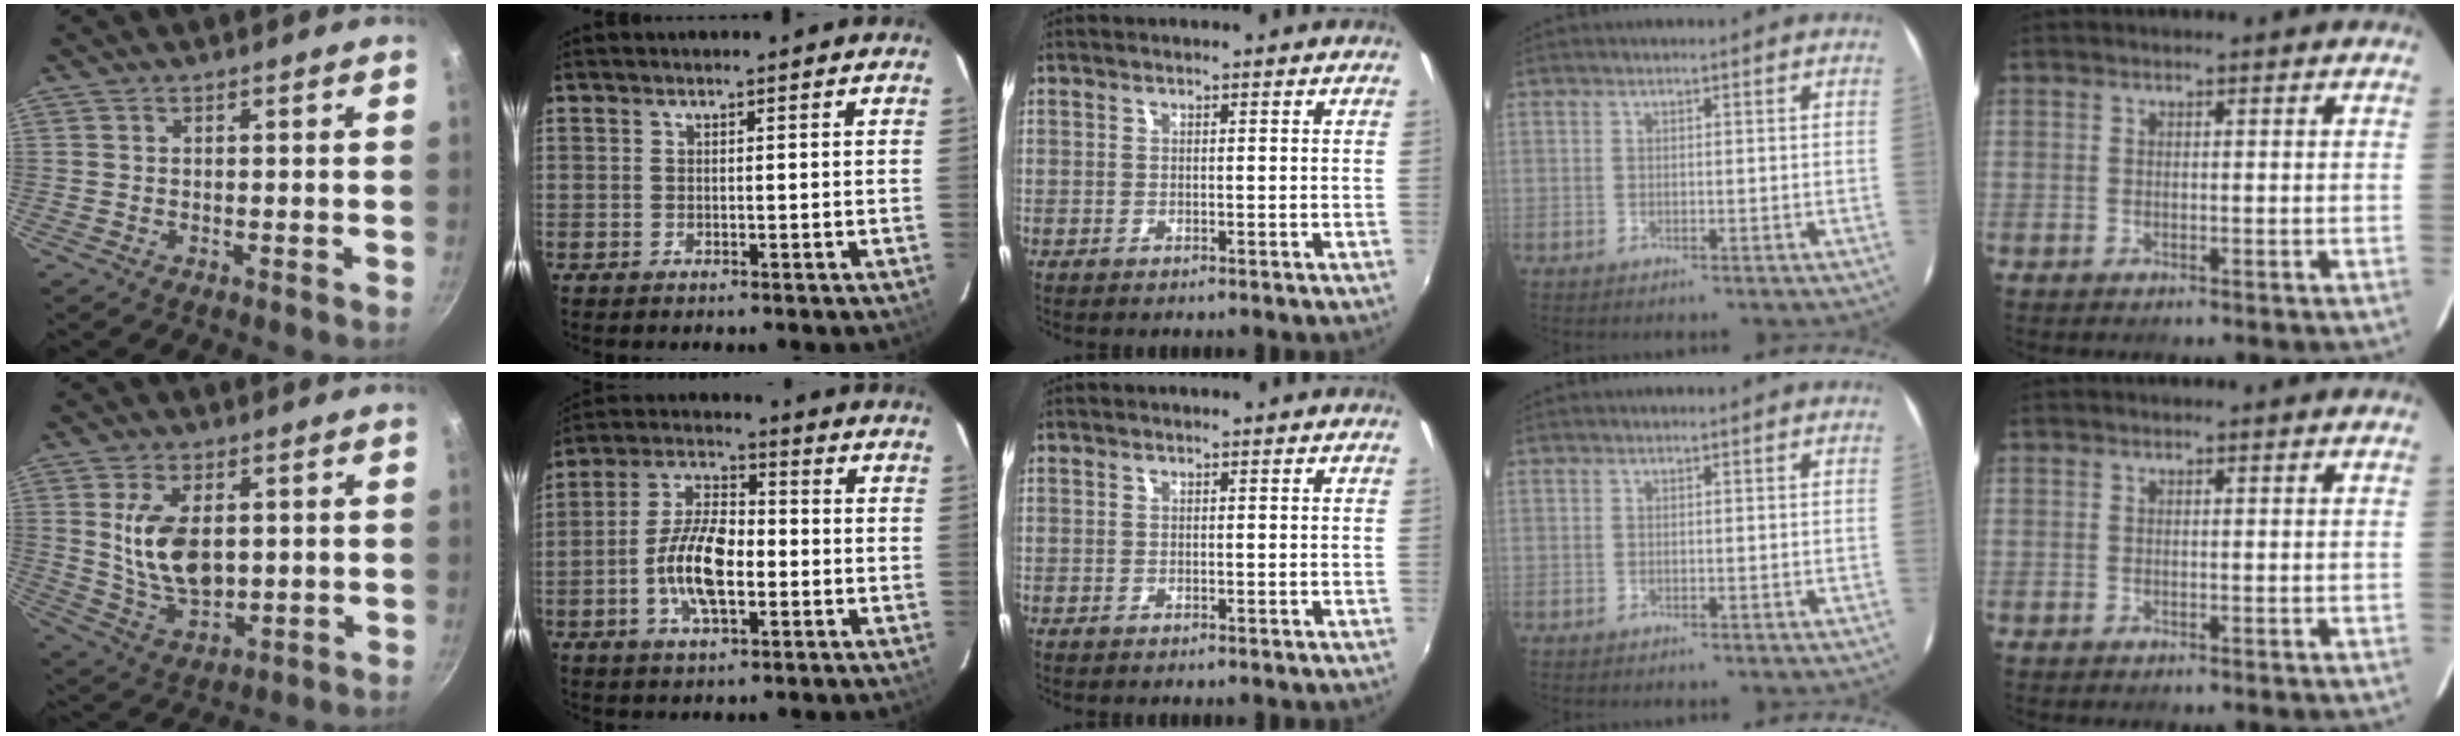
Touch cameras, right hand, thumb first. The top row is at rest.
{"thumb": {"total": 12.2, "force": [1.7, 7.2, 9.7], "torque": [-0.162, -0.019, 0.043]}, "index": {"total": 11.6, "force": [-2.8, 5.2, 10.0], "torque": [-0.203, 0.008, -0.053]}}